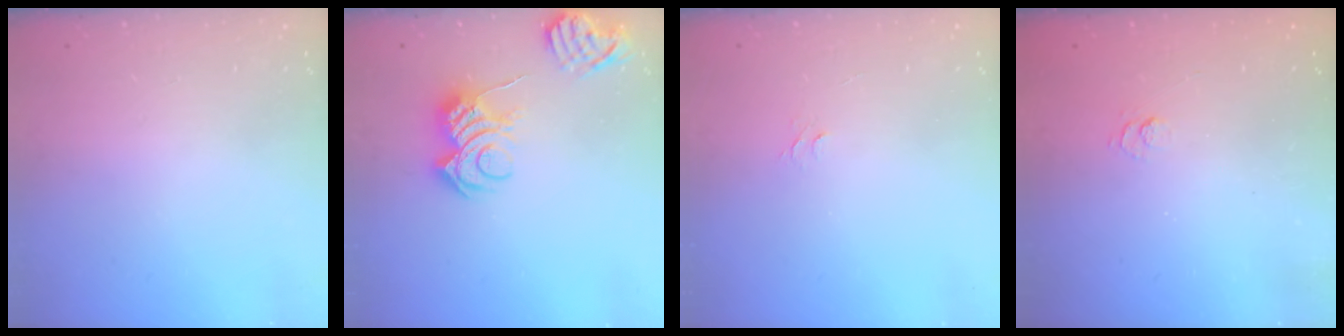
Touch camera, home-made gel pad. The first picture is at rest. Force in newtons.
{"total": 10.9, "press": 10.8, "slide": 1.1}
{"total": 3.7, "press": 3.7, "slide": 0.4}
{"total": 2.7, "press": 2.2, "slide": 1.5}